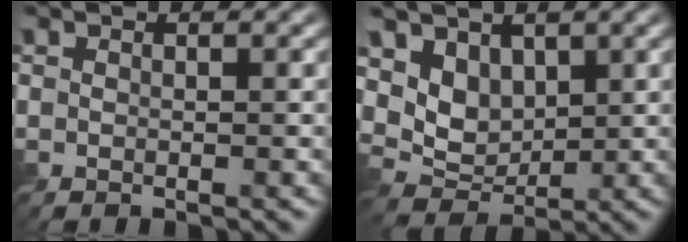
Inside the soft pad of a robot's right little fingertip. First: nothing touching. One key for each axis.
{"total": 4.9, "fx": 1.5, "fy": 3.6, "fz": 2.9, "tx": -0.060, "ty": -0.008, "tz": 0.019}